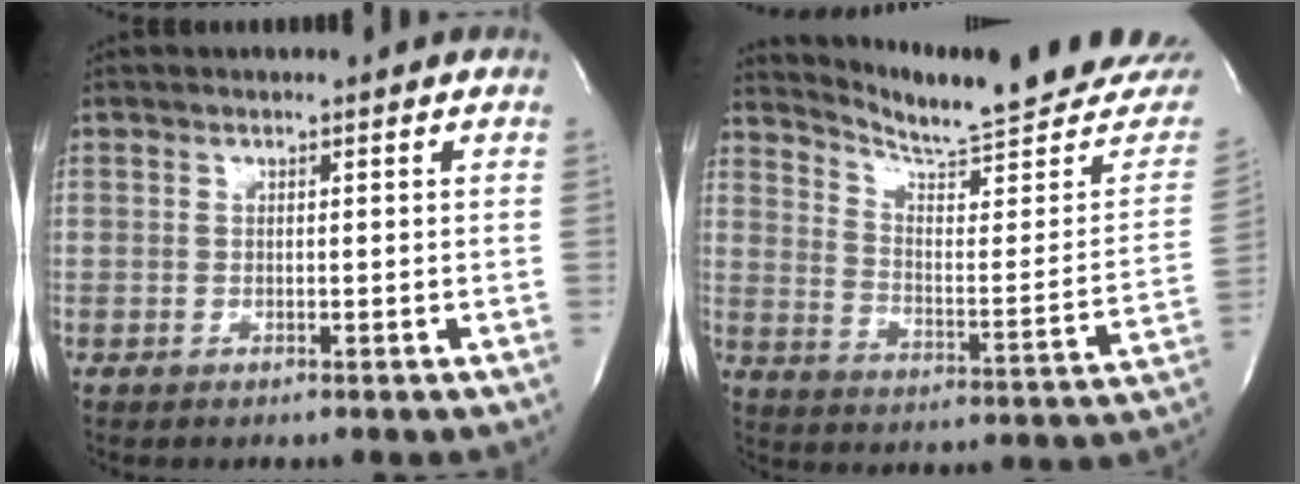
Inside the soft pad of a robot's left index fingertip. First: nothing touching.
{"total": 22.9, "force": [21.5, 1.0, 8.1], "torque": [-0.122, -0.094, 0.282]}